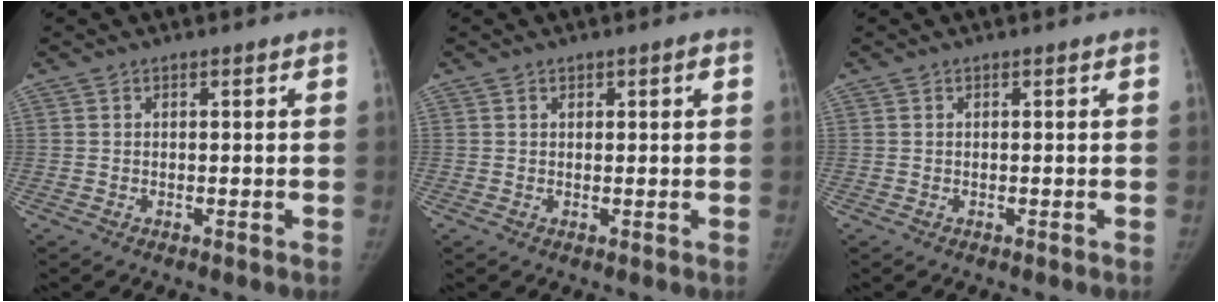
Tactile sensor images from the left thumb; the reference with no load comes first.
{"total": 1.3, "force": [0.5, 0.7, 0.9], "torque": [-0.005, 0.000, 0.009]}
{"total": 0.0}